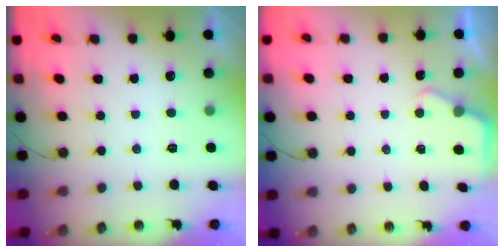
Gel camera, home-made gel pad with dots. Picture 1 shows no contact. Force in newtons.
{"total": 2.8, "press": 2.8, "slide": 0.5}